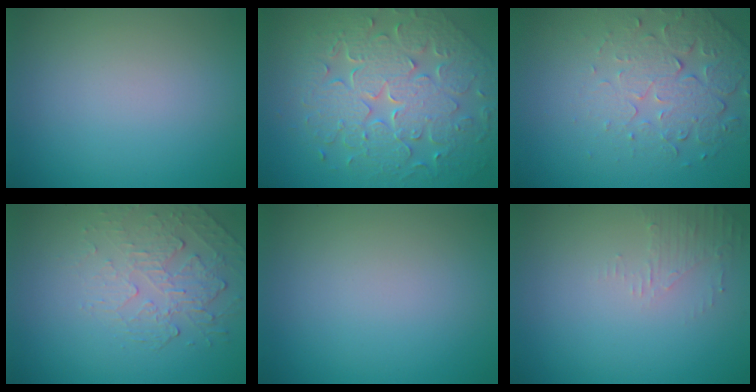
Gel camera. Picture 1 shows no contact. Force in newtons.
{"total": 9.3, "press": 6.7, "slide": 6.4}
{"total": 5.2, "press": 3.7, "slide": 3.6}
{"total": 2.2, "press": 1.4, "slide": 1.7}
{"total": 0.0}
{"total": 1.6, "press": 1.5, "slide": 0.4}